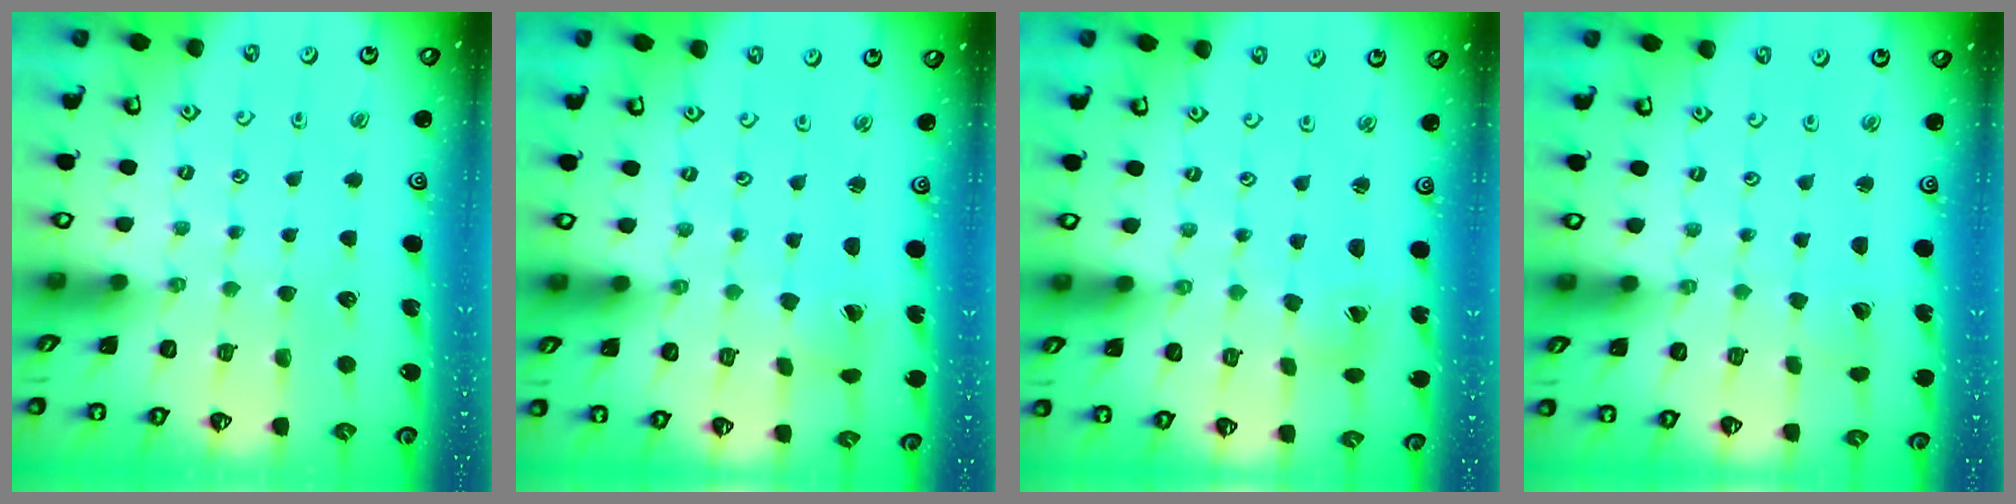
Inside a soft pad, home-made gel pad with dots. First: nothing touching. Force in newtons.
{"total": 1.1, "press": 1.0, "slide": 0.4}
{"total": 2.1, "press": 2.1, "slide": 0.2}
{"total": 1.6, "press": 1.6, "slide": 0.0}